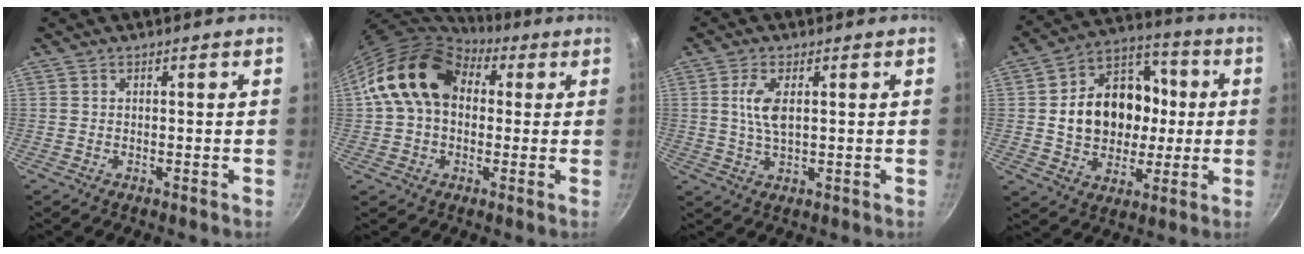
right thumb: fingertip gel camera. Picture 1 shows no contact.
{"total": 14.9, "force": [3.3, 11.0, 9.5], "torque": [-0.135, 0.024, 0.042]}
{"total": 5.5, "force": [1.1, 2.5, 4.8], "torque": [-0.097, -0.001, 0.022]}
{"total": 18.4, "force": [0.7, 14.6, 11.1], "torque": [-0.140, 0.031, 0.010]}